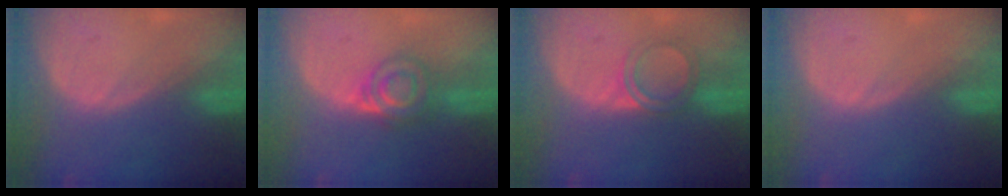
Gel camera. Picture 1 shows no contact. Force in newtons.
{"total": 6.5, "press": 5.5, "slide": 3.4}
{"total": 4.2, "press": 4.0, "slide": 1.4}
{"total": 0.0}